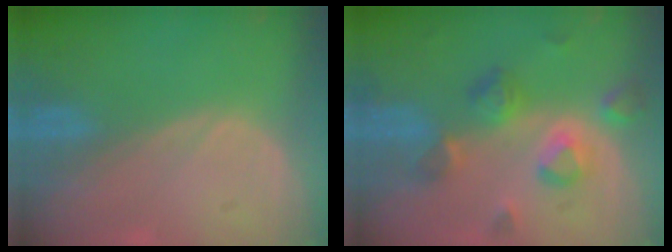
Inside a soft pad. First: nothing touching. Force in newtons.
{"total": 7.6, "press": 7.5, "slide": 1.6}